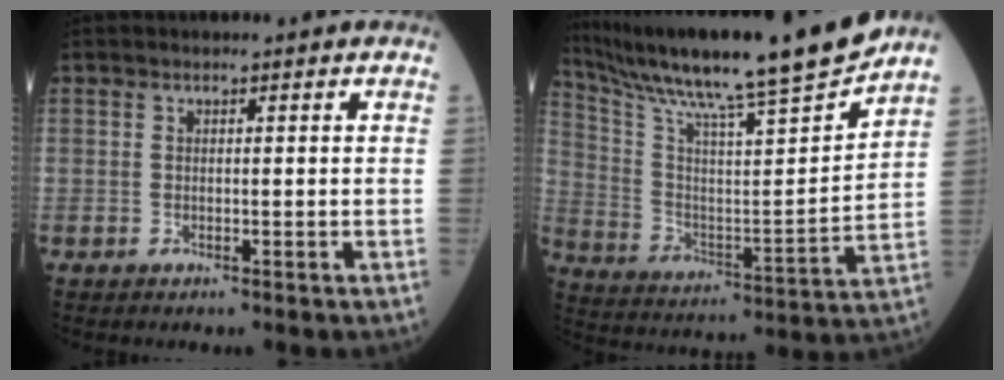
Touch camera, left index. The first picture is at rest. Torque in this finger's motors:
{"motor_torque": [0.77, -0.82, 0.33, 0.16]}